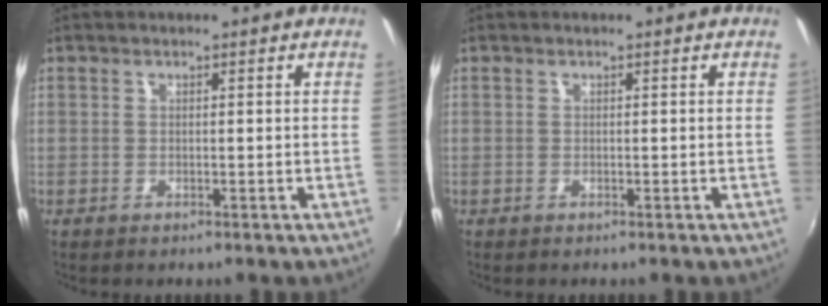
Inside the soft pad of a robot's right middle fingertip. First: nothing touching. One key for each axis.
{"total": 0.0}